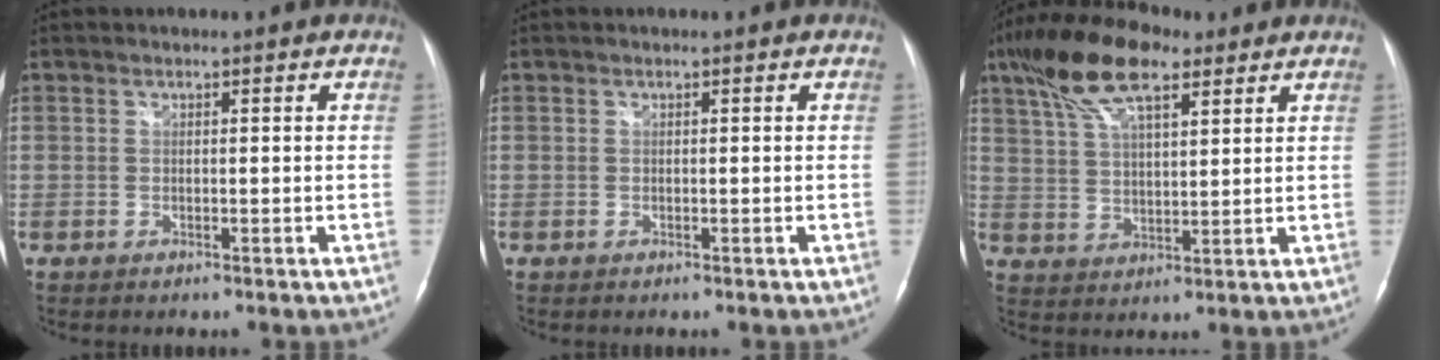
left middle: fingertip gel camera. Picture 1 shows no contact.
{"total": 0.0}
{"total": 13.1, "force": [8.1, 4.4, 9.3], "torque": [-0.186, 0.033, 0.150]}